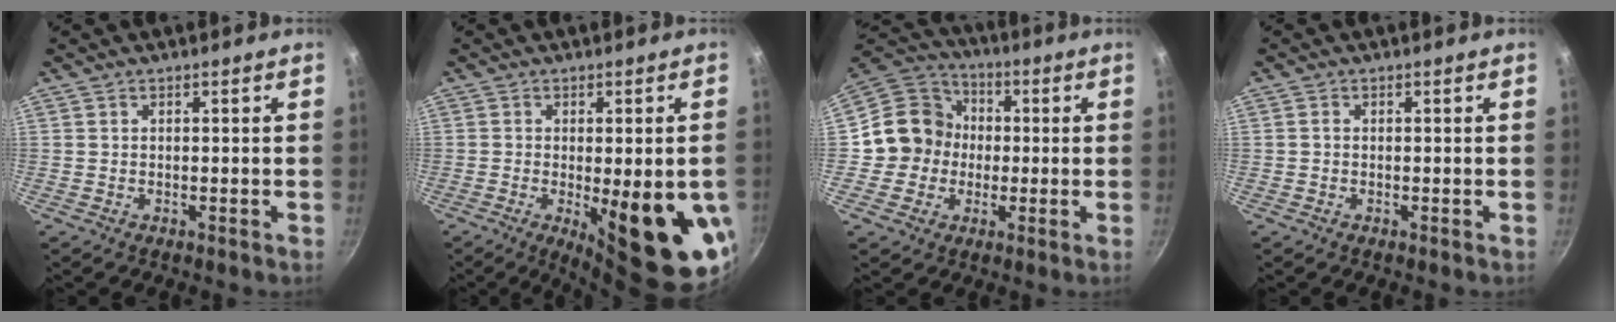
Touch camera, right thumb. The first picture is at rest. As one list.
[{"total": 17.1, "force": [-4.1, 5.2, 15.8], "torque": [-0.182, -0.012, -0.040]}, {"total": 11.9, "force": [-0.6, 11.3, 3.6], "torque": [-0.021, 0.031, -0.031]}, {"total": 0.5, "force": [-0.1, 0.5, 0.3], "torque": [-0.003, 0.003, -0.003]}]